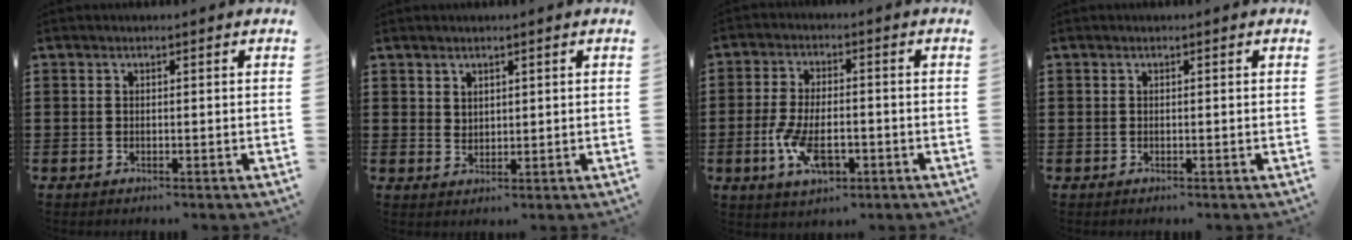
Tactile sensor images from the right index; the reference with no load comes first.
{"total": 1.7, "force": [1.4, 0.9, 0.2], "torque": [-0.005, 0.003, 0.027]}
{"total": 7.4, "force": [-2.4, 3.6, 6.0], "torque": [-0.127, 0.001, -0.045]}
{"total": 0.0}